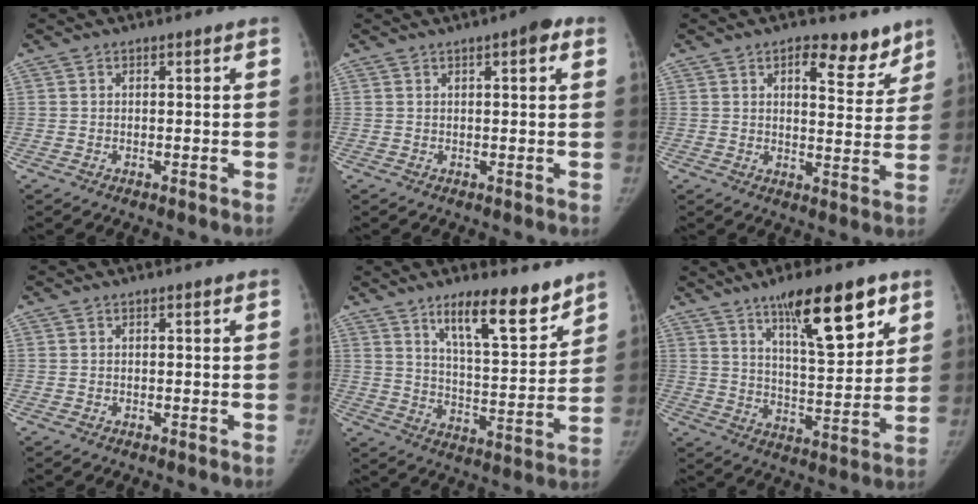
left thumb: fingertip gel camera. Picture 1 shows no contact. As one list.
[{"total": 4.2, "force": [1.9, 1.2, 3.6], "torque": [-0.038, 0.001, 0.017]}, {"total": 8.6, "force": [5.8, 4.1, 4.9], "torque": [-0.033, -0.034, 0.080]}, {"total": 0.0}, {"total": 14.2, "force": [10.0, 3.9, 9.4], "torque": [-0.118, -0.072, 0.168]}, {"total": 16.1, "force": [9.3, 4.7, 12.3], "torque": [-0.164, -0.047, 0.153]}]